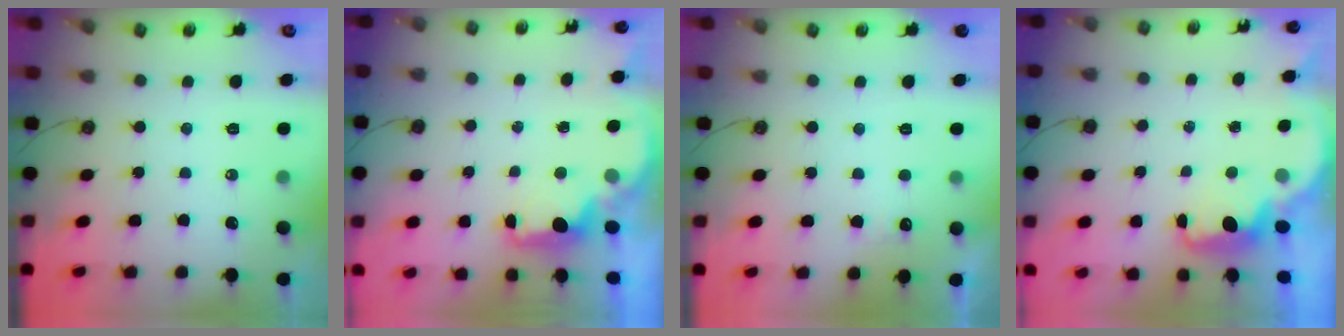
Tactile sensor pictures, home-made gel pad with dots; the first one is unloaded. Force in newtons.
{"total": 2.2, "press": 2.1, "slide": 0.8}
{"total": 5.2, "press": 5.1, "slide": 1.2}
{"total": 2.2, "press": 2.1, "slide": 0.6}